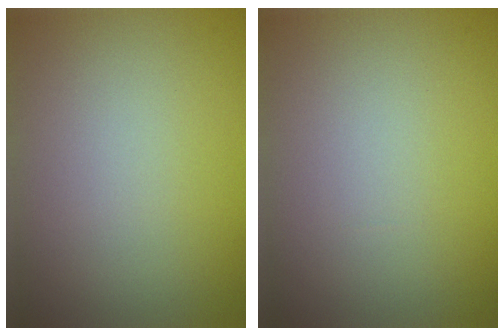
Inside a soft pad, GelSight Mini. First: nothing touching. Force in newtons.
{"total": 0.0}